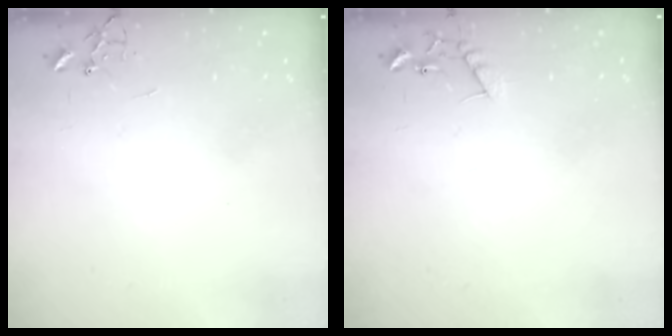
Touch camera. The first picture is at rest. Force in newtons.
{"total": 8.8, "press": 8.8, "slide": 0.4}